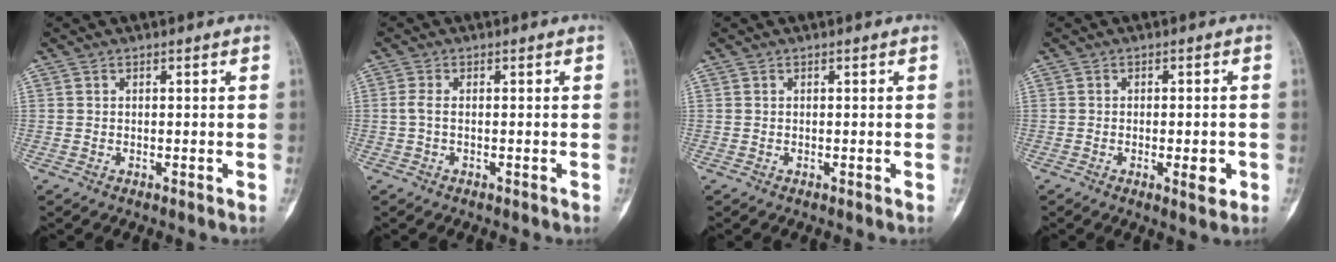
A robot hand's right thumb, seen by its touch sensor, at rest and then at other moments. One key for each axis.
{"total": 2.8, "fx": -0.6, "fy": 1.2, "fz": 2.5, "tx": -0.061, "ty": 0.001, "tz": -0.018}
{"total": 0.0}
{"total": 4.2, "fx": -1.3, "fy": 1.5, "fz": 3.7, "tx": -0.047, "ty": -0.001, "tz": -0.013}